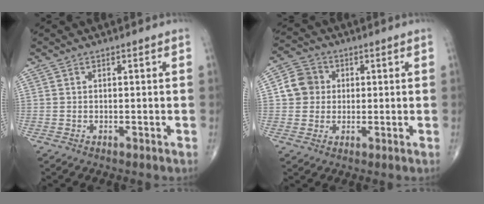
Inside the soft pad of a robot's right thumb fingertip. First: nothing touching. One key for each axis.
{"total": 6.7, "fx": 0.8, "fy": 6.2, "fz": 2.3, "tx": -0.018, "ty": 0.009, "tz": 0.006}